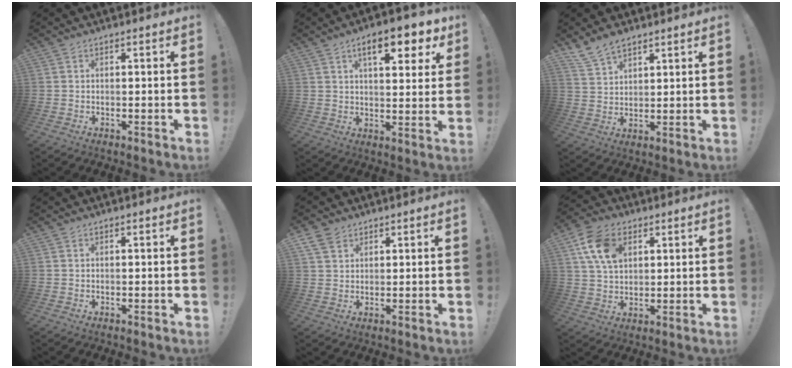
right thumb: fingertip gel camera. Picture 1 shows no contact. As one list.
[{"total": 11.5, "force": [5.9, 4.1, 9.0], "torque": [-0.123, -0.021, 0.093]}, {"total": 7.1, "force": [5.9, 3.0, 2.6], "torque": [-0.049, -0.033, 0.115]}, {"total": 0.0}, {"total": 4.7, "force": [3.1, 3.0, 1.7], "torque": [-0.029, -0.012, 0.060]}, {"total": 12.3, "force": [5.1, 8.2, 7.6], "torque": [-0.131, -0.005, 0.100]}]